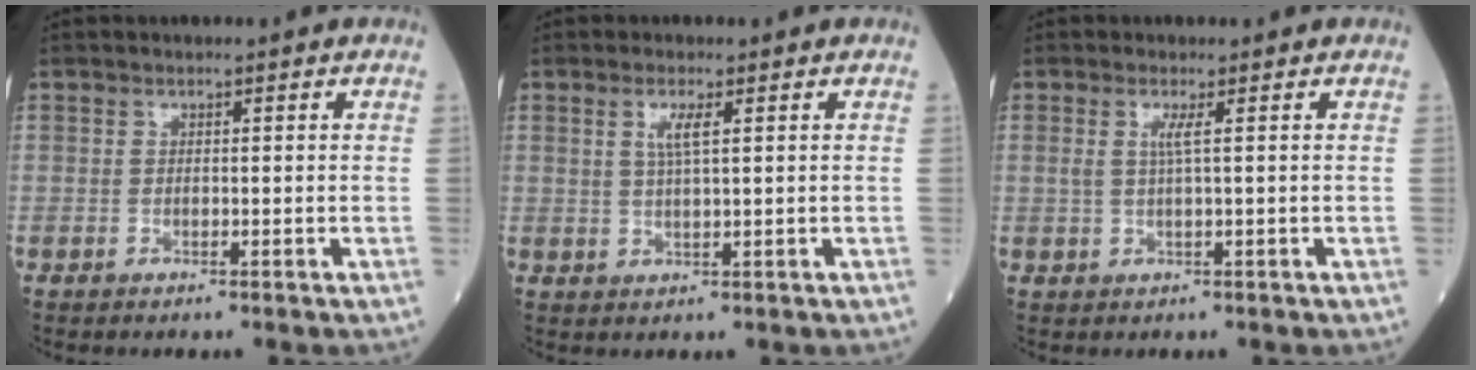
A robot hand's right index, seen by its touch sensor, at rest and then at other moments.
{"total": 2.9, "force": [1.1, 0.2, 2.7], "torque": [-0.058, 0.000, 0.021]}
{"total": 1.9, "force": [0.5, -0.3, 1.8], "torque": [-0.044, 0.000, 0.009]}